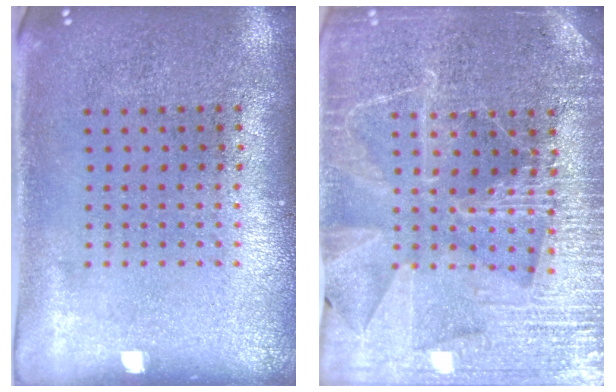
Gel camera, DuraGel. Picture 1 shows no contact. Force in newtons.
{"total": 4.2, "press": 4.0, "slide": 1.4}